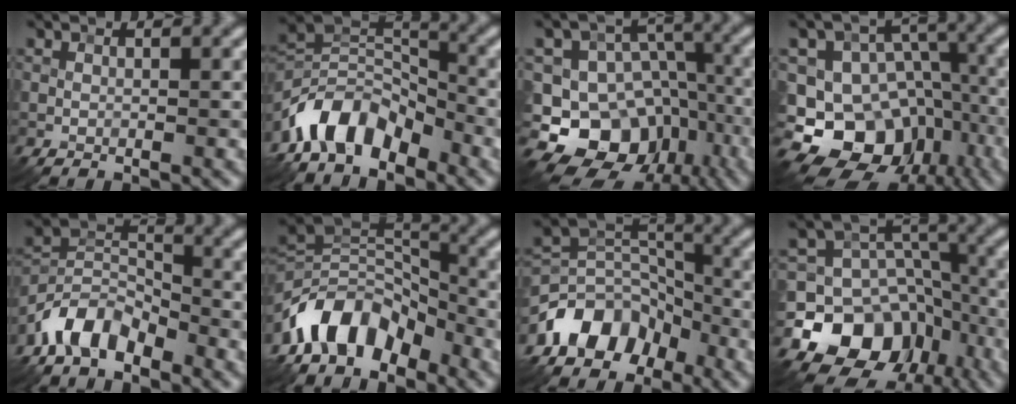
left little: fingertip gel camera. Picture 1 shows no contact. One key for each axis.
{"total": 7.1, "fx": -4.8, "fy": 3.8, "fz": 3.5, "tx": -0.044, "ty": 0.004, "tz": -0.100}
{"total": 13.8, "fx": -6.5, "fy": 11.3, "fz": 4.8, "tx": -0.086, "ty": 0.003, "tz": -0.121}
{"total": 15.4, "fx": -7.4, "fy": 12.3, "fz": 5.5, "tx": -0.102, "ty": -0.009, "tz": -0.126}
{"total": 5.5, "fx": -3.9, "fy": 2.7, "fz": 2.7, "tx": -0.046, "ty": 0.009, "tz": -0.087}
{"total": 8.2, "fx": -5.2, "fy": 4.7, "fz": 4.2, "tx": -0.046, "ty": 0.006, "tz": -0.101}
{"total": 7.4, "fx": -4.5, "fy": 5.1, "fz": 3.0, "tx": -0.032, "ty": -0.003, "tz": -0.096}
{"total": 12.5, "fx": -5.6, "fy": 10.2, "fz": 4.6, "tx": -0.089, "ty": 0.012, "tz": -0.112}